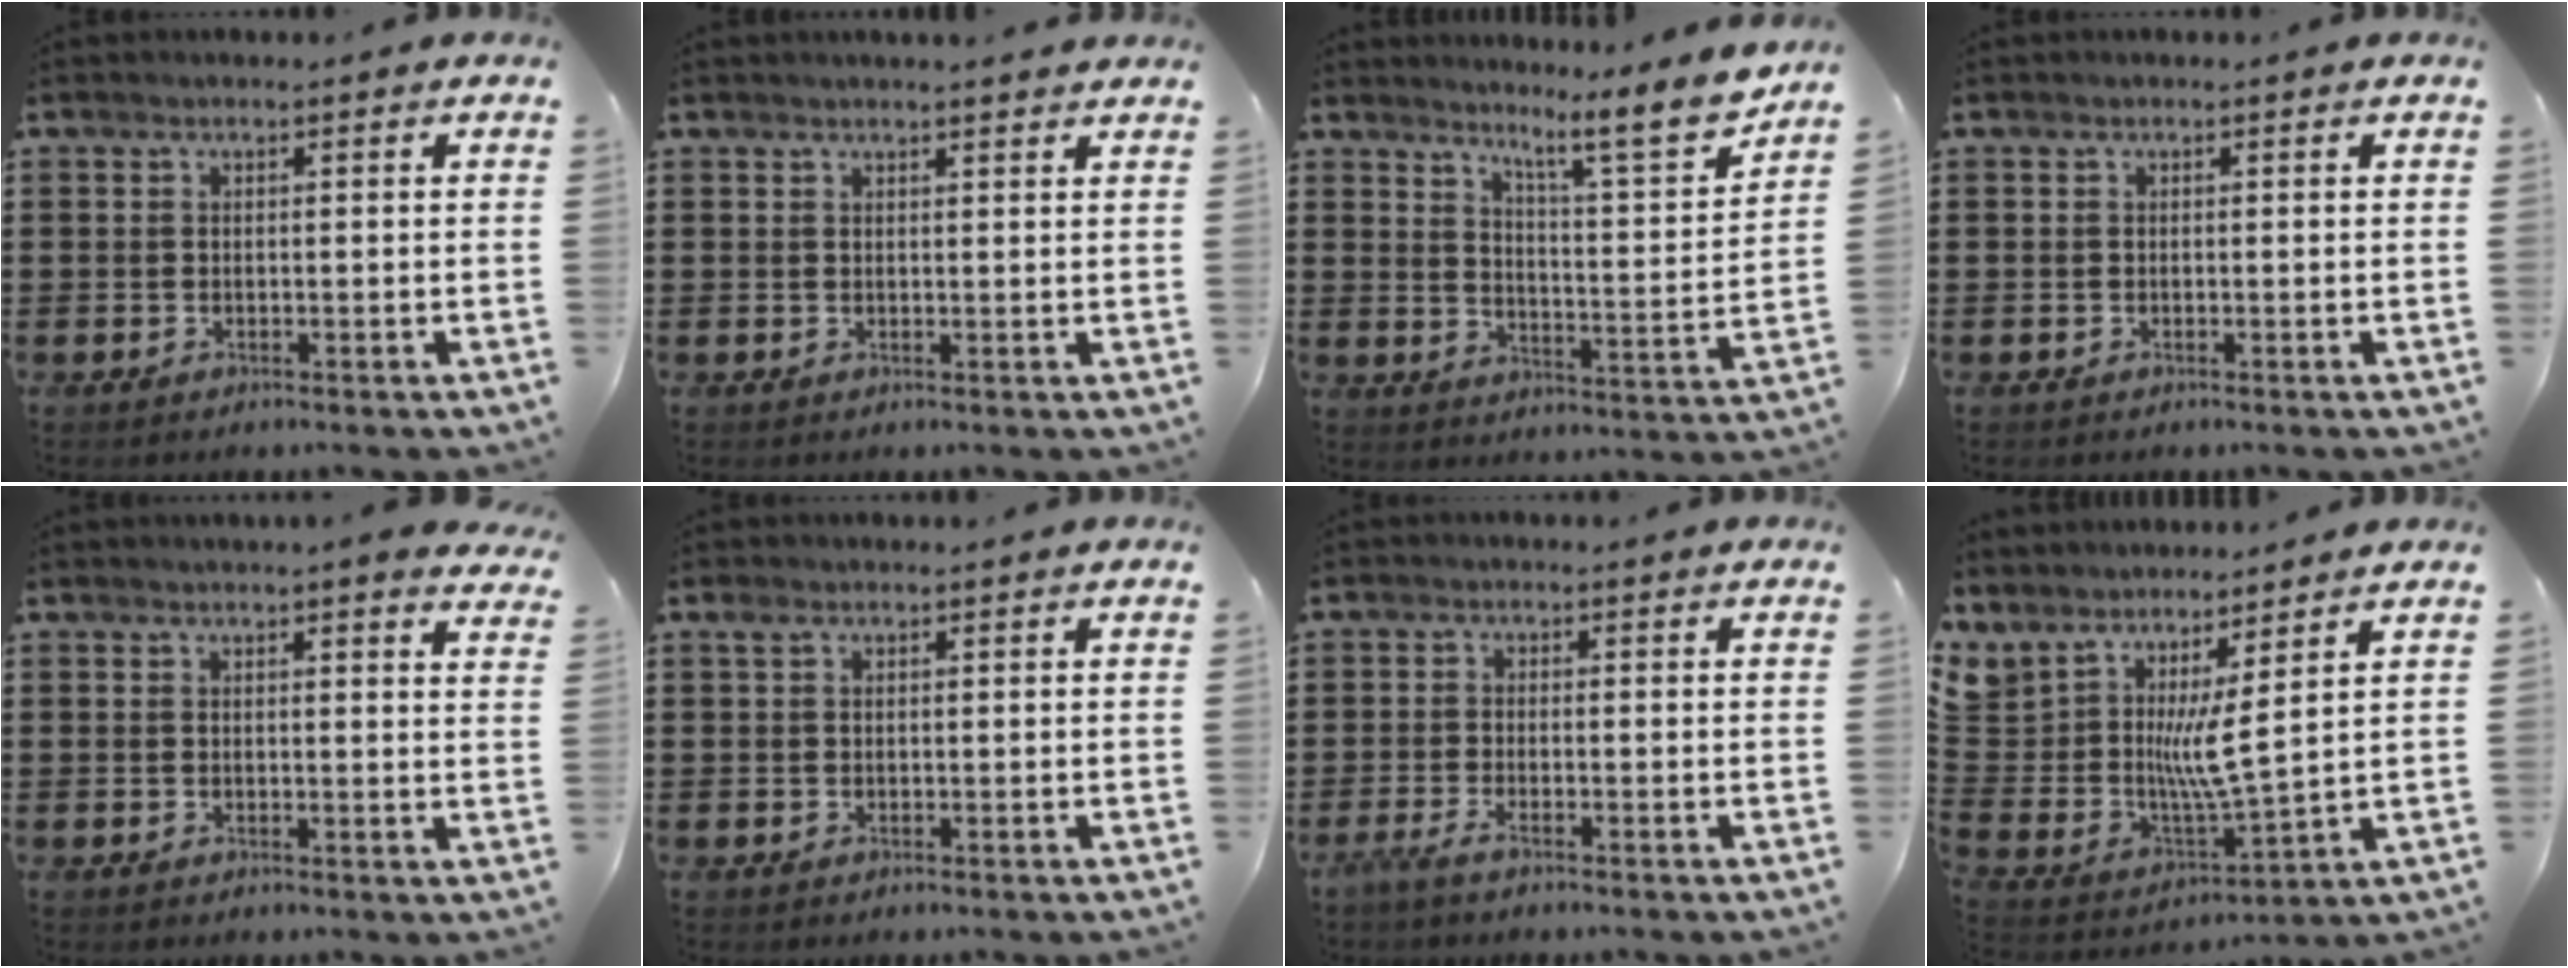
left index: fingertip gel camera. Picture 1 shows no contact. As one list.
[{"total": 1.5, "force": [1.4, -0.1, 0.3], "torque": [-0.009, 0.001, 0.028]}, {"total": 8.1, "force": [7.0, -0.1, 4.1], "torque": [-0.065, -0.063, 0.107]}, {"total": 0.0}, {"total": 2.2, "force": [2.0, -0.1, 0.8], "torque": [-0.012, -0.008, 0.037]}, {"total": 0.9, "force": [0.4, 0.5, 0.6], "torque": [-0.014, 0.005, 0.008]}, {"total": 1.8, "force": [-1.2, 0.1, 1.4], "torque": [-0.039, -0.006, -0.028]}, {"total": 5.0, "force": [2.1, 0.6, 4.5], "torque": [-0.117, -0.059, 0.029]}]